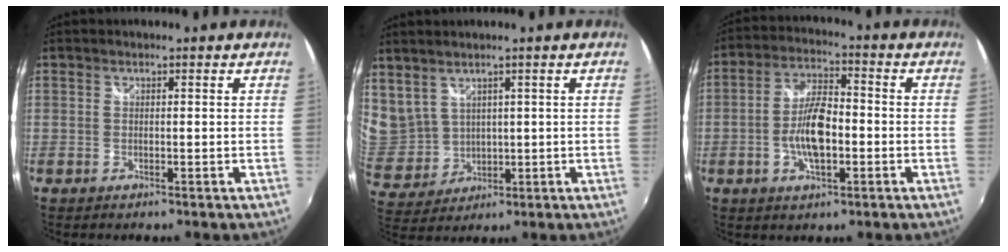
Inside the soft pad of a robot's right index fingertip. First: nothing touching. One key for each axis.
{"total": 9.9, "fx": 6.1, "fy": 6.9, "fz": 3.8, "tx": -0.094, "ty": 0.007, "tz": 0.149}
{"total": 9.0, "fx": -2.2, "fy": 3.6, "fz": 7.9, "tx": -0.158, "ty": 0.008, "tz": -0.039}